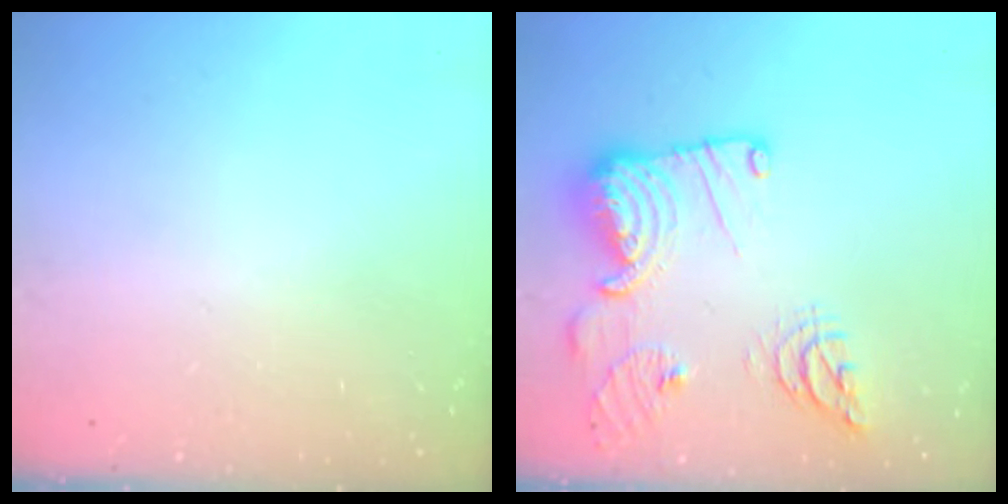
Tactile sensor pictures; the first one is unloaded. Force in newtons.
{"total": 18.8, "press": 18.6, "slide": 2.3}